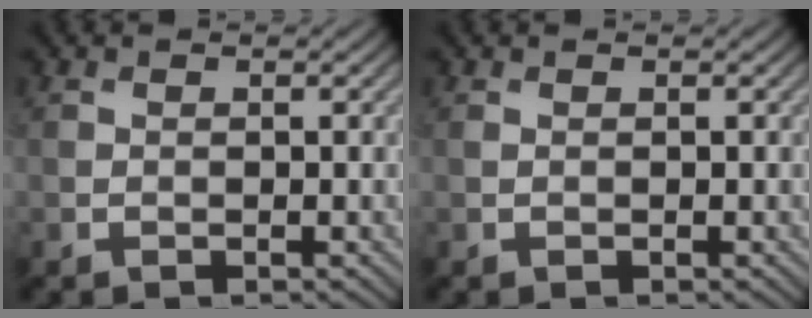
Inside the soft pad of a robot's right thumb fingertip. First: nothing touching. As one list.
[{"total": 0.0}]